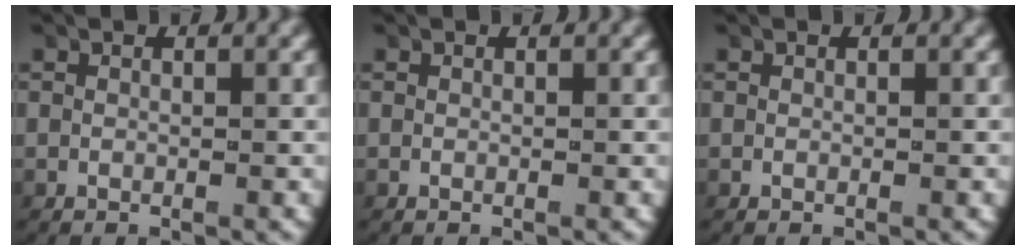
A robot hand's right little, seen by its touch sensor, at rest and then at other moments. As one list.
[{"total": 0.0}, {"total": 0.0}]